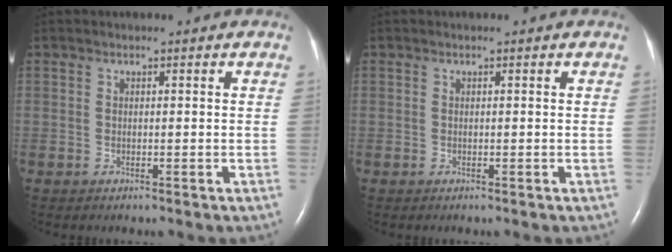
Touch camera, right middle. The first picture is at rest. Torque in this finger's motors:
{"motor_torque": [0.00, 0.00, 0.00, 0.00]}